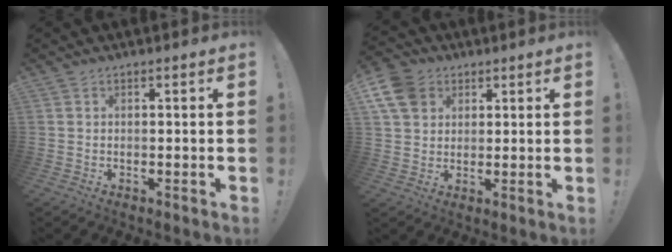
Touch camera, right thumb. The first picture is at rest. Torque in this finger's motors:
{"motor_torque": [0.40, 2.01, 1.11, 0.21, 0.03]}